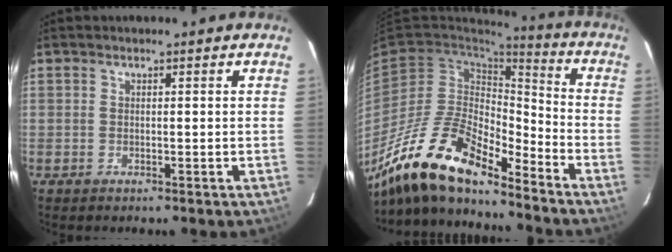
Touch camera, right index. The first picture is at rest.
{"total": 18.4, "force": [-14.4, 5.0, 10.4], "torque": [-0.205, -0.018, -0.275]}